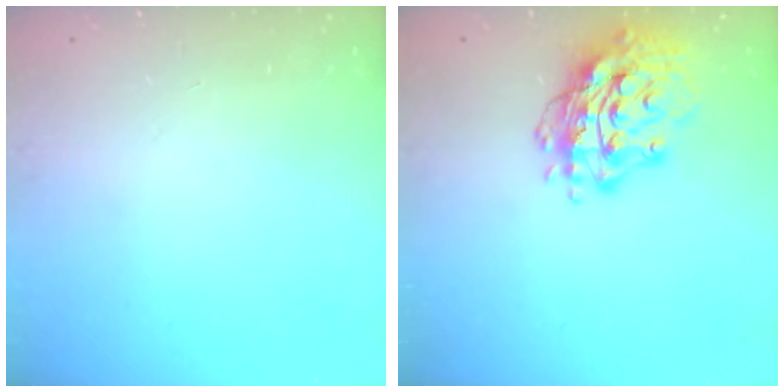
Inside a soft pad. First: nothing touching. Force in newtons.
{"total": 15.9, "press": 15.8, "slide": 1.3}